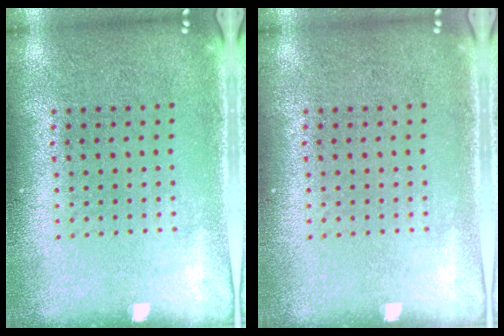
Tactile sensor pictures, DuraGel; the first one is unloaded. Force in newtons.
{"total": 0.0}